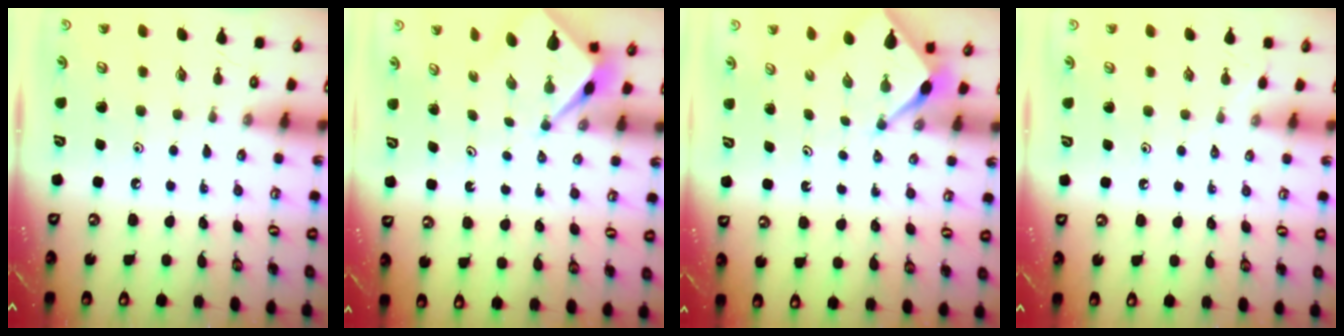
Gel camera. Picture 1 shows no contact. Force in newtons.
{"total": 2.7, "press": 2.7, "slide": 0.1}
{"total": 2.1, "press": 2.1, "slide": 0.3}
{"total": 2.1, "press": 2.1, "slide": 0.4}